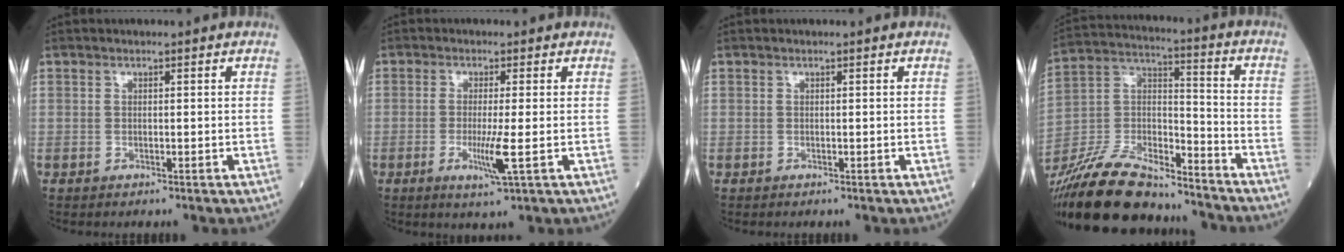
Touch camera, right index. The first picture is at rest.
{"total": 4.7, "force": [-1.2, -0.4, 4.5], "torque": [-0.090, -0.014, -0.021]}
{"total": 0.0}
{"total": 21.4, "force": [-19.0, 5.1, 8.5], "torque": [-0.196, -0.003, -0.337]}